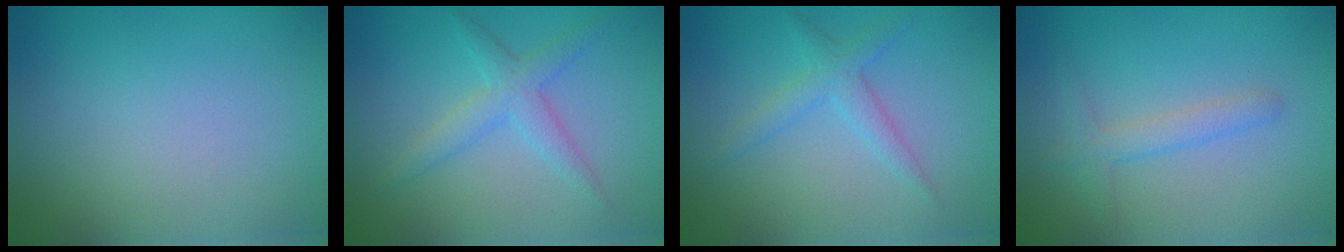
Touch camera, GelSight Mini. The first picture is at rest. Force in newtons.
{"total": 2.8, "press": 2.8, "slide": 0.1}
{"total": 2.3, "press": 2.3, "slide": 0.1}
{"total": 2.0, "press": 2.0, "slide": 0.1}